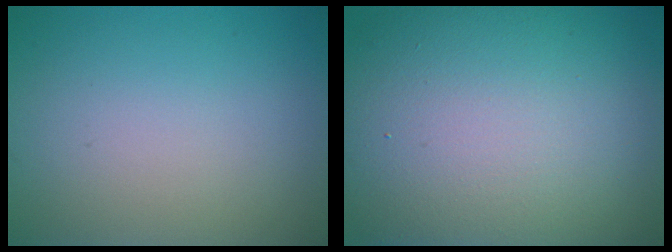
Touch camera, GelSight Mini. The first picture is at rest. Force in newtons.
{"total": 17.4, "press": 17.4, "slide": 1.0}